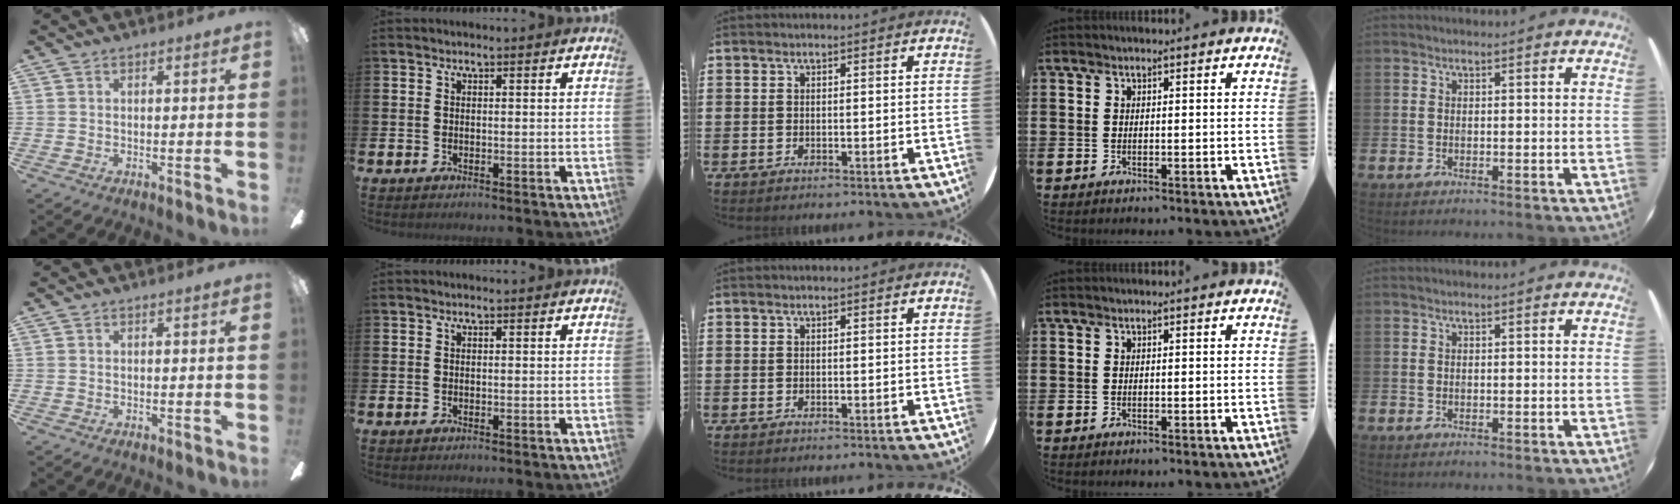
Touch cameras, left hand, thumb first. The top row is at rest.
{}